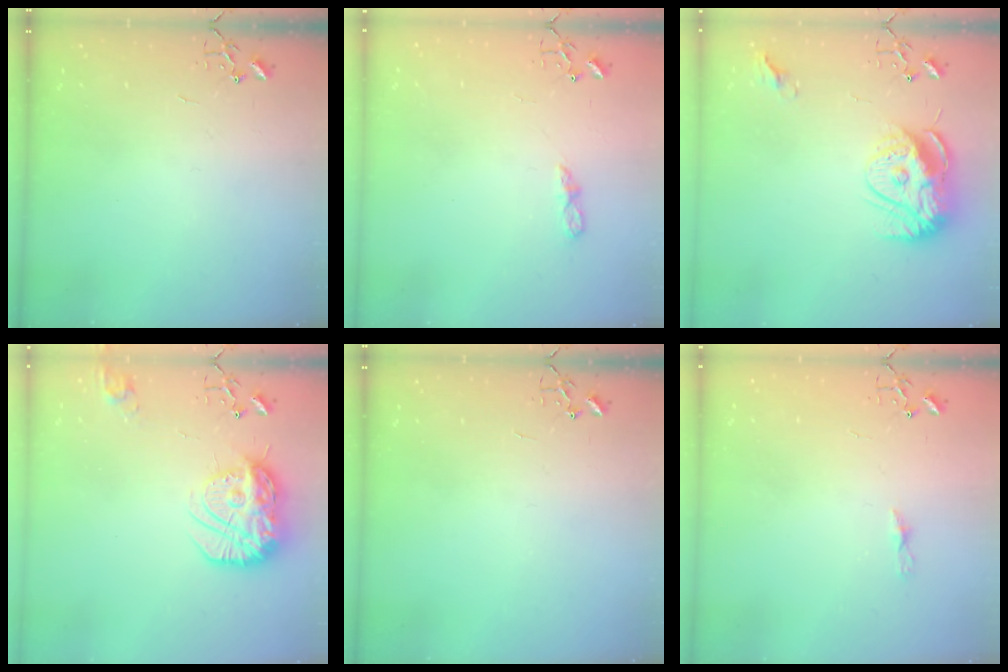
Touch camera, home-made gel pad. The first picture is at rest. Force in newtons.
{"total": 4.6, "press": 4.6, "slide": 0.6}
{"total": 15.6, "press": 15.6, "slide": 1.3}
{"total": 19.1, "press": 19.1, "slide": 1.1}
{"total": 0.0}
{"total": 3.9, "press": 3.9, "slide": 0.5}